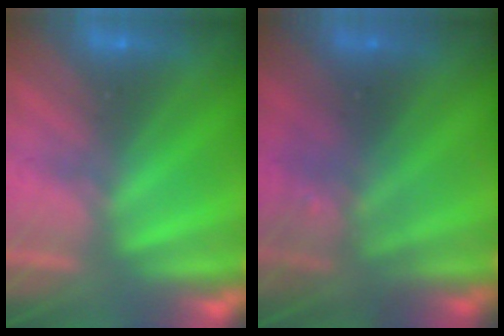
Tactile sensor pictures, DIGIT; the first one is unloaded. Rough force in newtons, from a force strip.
{"total": 2.8}